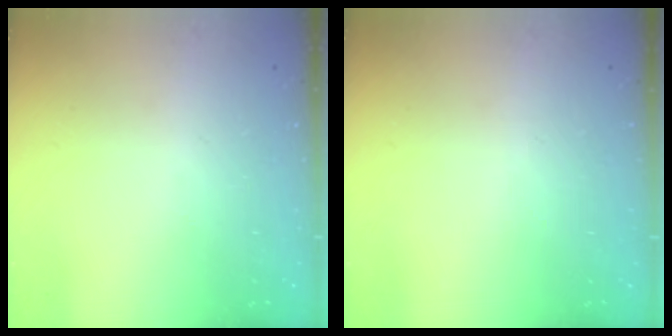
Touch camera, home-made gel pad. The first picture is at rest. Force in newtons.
{"total": 0.0}